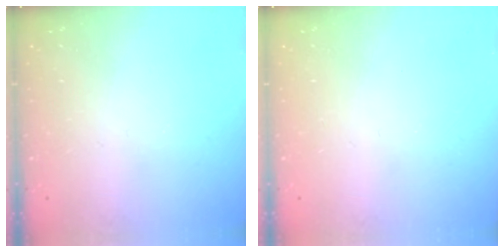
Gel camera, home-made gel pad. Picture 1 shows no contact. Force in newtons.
{"total": 0.0}